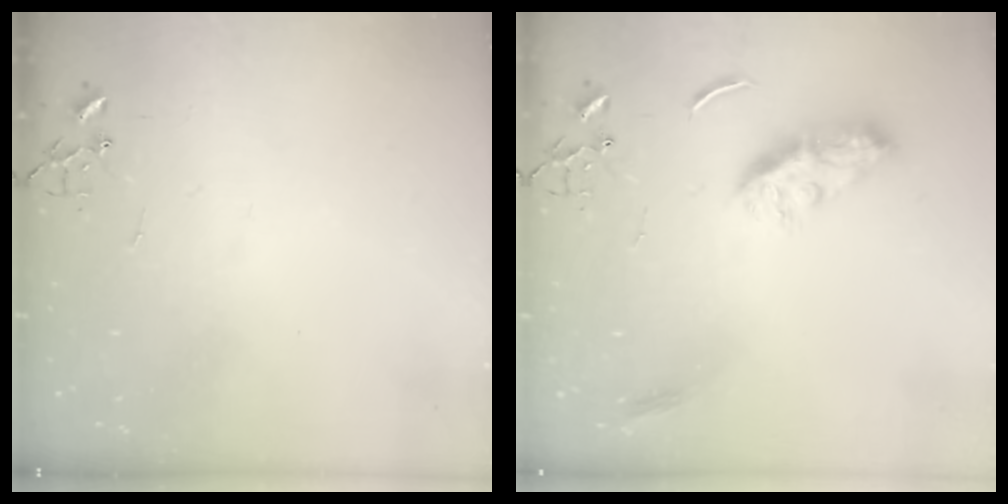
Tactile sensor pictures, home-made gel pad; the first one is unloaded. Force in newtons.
{"total": 9.8, "press": 9.8, "slide": 0.2}